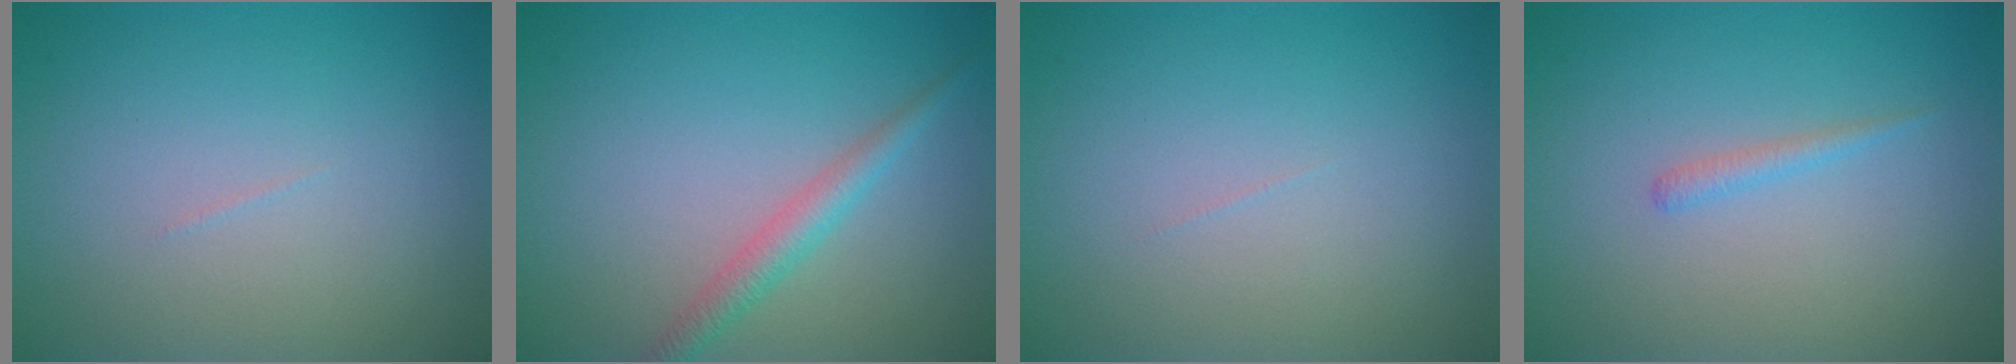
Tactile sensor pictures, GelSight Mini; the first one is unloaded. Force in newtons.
{"total": 2.2, "press": 2.2, "slide": 0.1}
{"total": 0.0}
{"total": 0.9, "press": 0.9, "slide": 0.1}